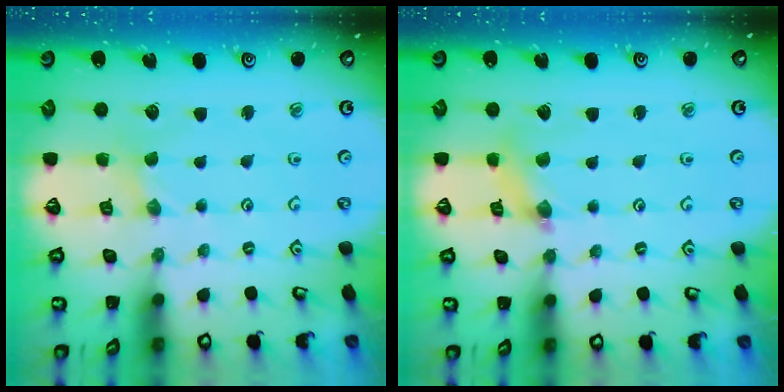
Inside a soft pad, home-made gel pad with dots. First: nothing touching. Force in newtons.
{"total": 2.5, "press": 2.4, "slide": 0.3}